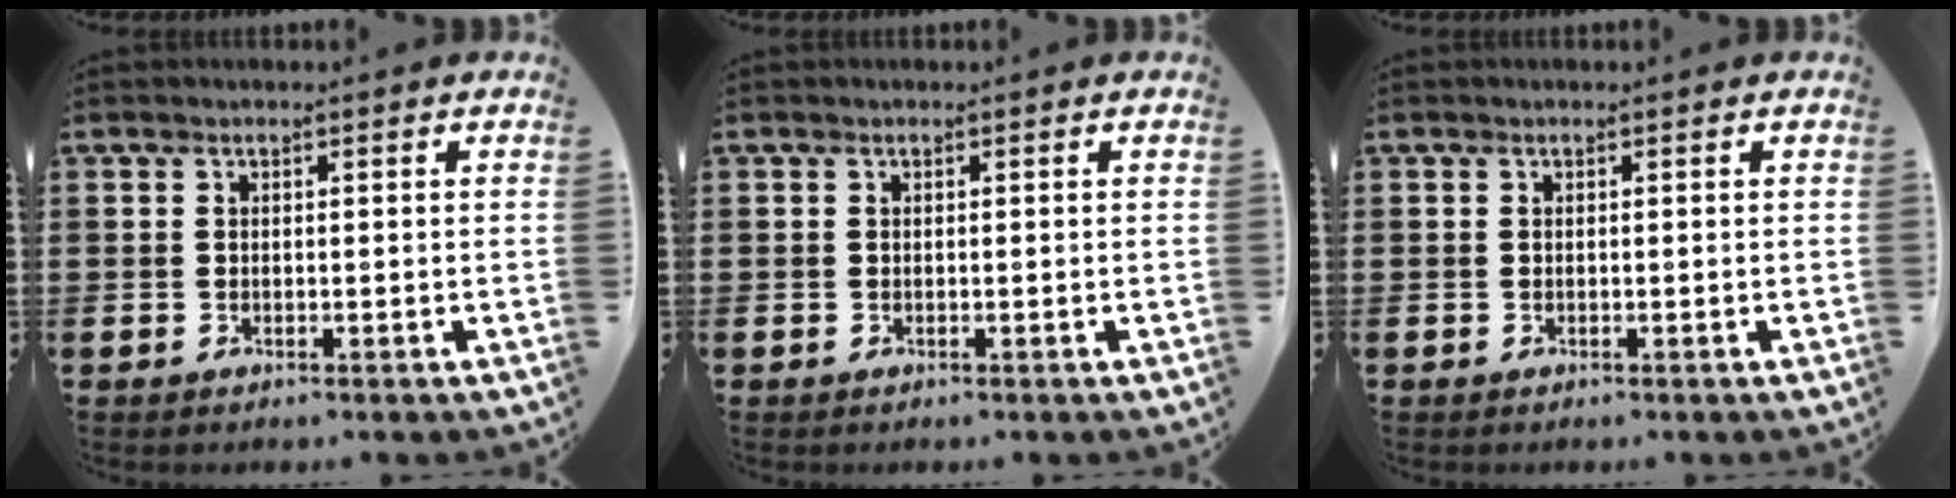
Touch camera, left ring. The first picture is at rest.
{"total": 0.0}
{"total": 0.0}